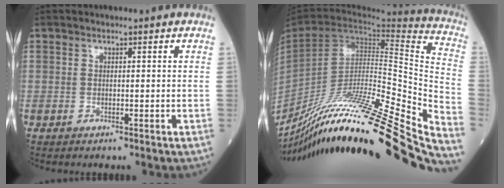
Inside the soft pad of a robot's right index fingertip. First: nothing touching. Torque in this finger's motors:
{"motor_torque": [-0.83, -1.26, 0.39, 0.17]}